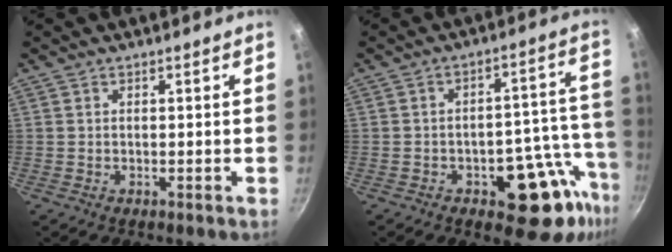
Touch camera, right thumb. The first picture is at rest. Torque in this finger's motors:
{"motor_torque": [3.19, 1.82, 1.15, -0.79, 0.05]}